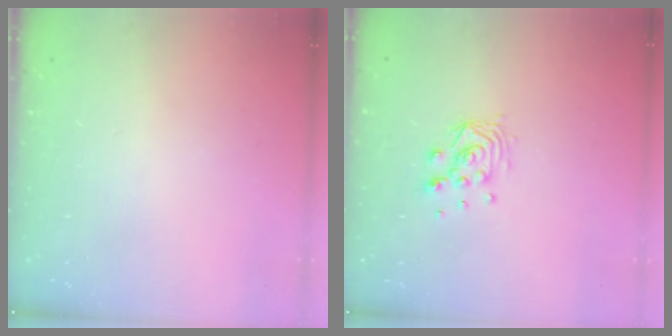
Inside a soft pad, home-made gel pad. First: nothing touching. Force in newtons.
{"total": 8.2, "press": 8.2, "slide": 0.4}